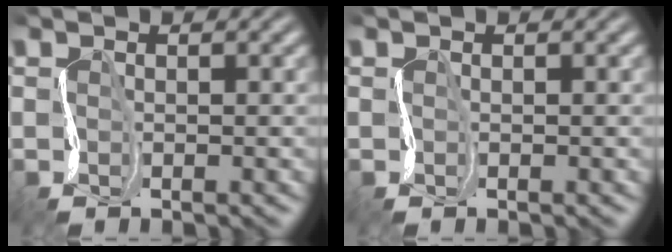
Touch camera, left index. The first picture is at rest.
{"total": 0.0}